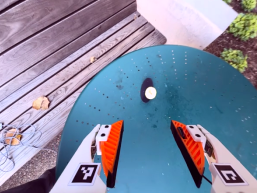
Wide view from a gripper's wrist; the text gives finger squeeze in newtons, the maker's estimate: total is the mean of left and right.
{"total": 0.0}